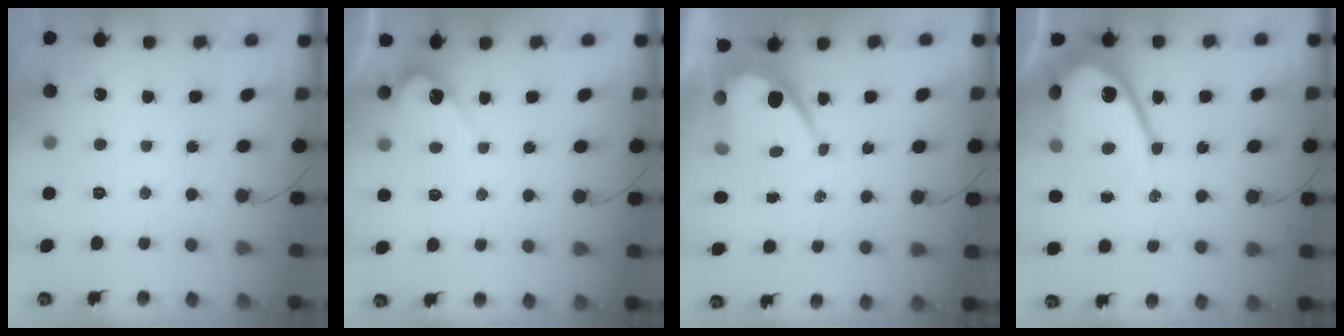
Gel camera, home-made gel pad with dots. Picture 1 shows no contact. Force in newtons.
{"total": 3.8, "press": 3.8, "slide": 0.3}
{"total": 8.7, "press": 8.7, "slide": 0.5}
{"total": 14.8, "press": 14.8, "slide": 1.0}